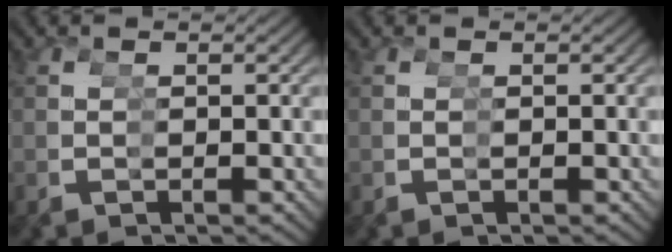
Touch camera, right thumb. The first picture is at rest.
{"total": 0.0}